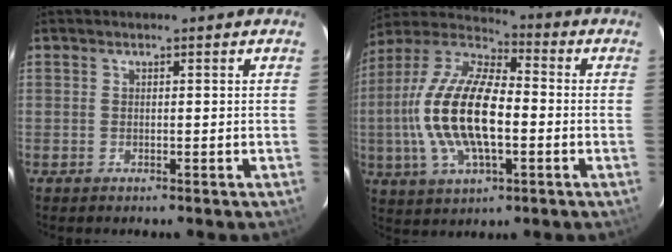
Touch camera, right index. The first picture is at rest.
{"total": 19.4, "force": [-2.3, 8.3, 17.3], "torque": [-0.355, 0.003, -0.048]}